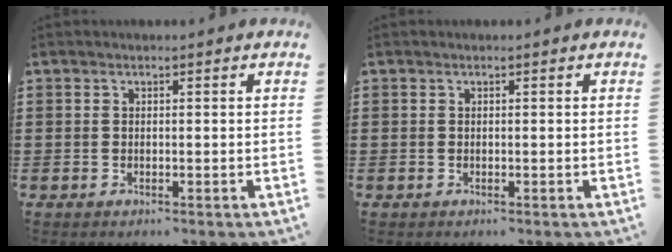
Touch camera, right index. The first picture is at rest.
{"total": 0.0}